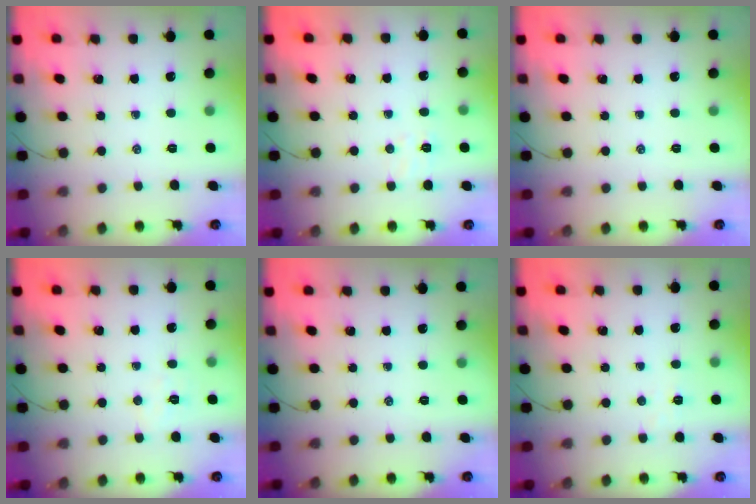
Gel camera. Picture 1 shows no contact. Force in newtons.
{"total": 3.6, "press": 3.5, "slide": 1.0}
{"total": 0.0}
{"total": 4.1, "press": 4.0, "slide": 0.8}
{"total": 0.0}
{"total": 2.6, "press": 2.4, "slide": 0.8}